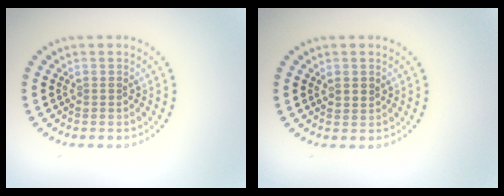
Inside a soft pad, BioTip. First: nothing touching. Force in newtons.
{"total": 1.1, "press": 1.0, "slide": 0.5}